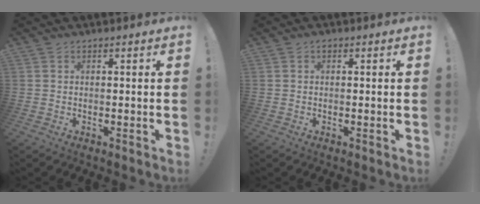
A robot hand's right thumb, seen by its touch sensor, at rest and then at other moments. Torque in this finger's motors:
{"motor_torque": [0.20, 0.34, -0.08, 0.15, -0.01]}